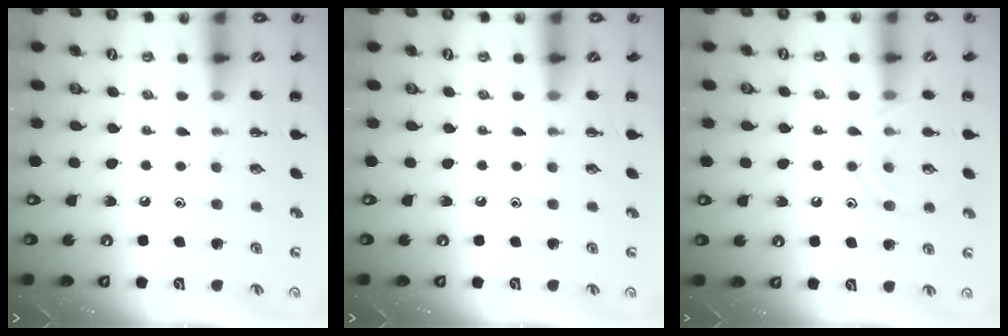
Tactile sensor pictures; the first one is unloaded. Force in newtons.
{"total": 0.0}
{"total": 11.3, "press": 11.3, "slide": 1.1}